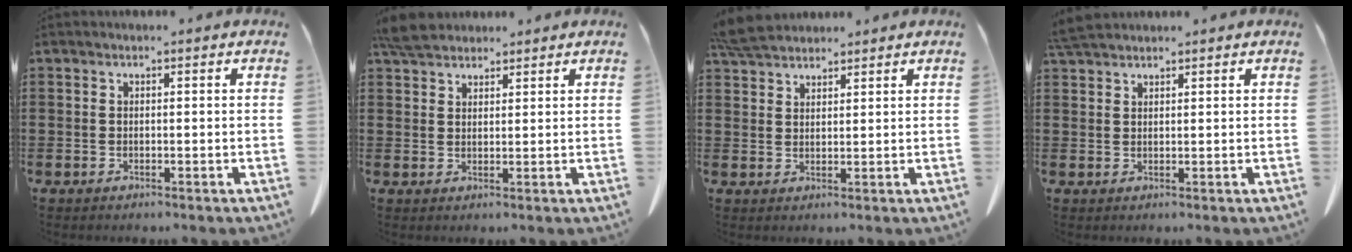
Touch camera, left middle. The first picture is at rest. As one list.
[{"total": 4.5, "force": [4.1, 1.4, 1.3], "torque": [-0.039, -0.001, 0.081]}, {"total": 4.8, "force": [4.5, 1.1, 1.6], "torque": [-0.045, -0.007, 0.087]}, {"total": 3.1, "force": [2.8, 0.5, 1.2], "torque": [-0.033, -0.001, 0.056]}]